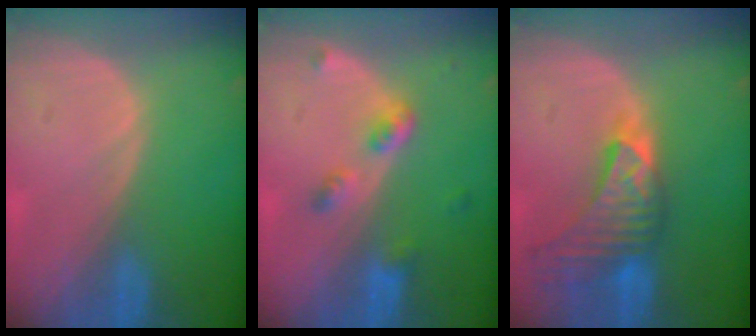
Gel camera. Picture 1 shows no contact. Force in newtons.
{"total": 4.1, "press": 3.9, "slide": 1.2}
{"total": 9.1, "press": 8.2, "slide": 3.8}